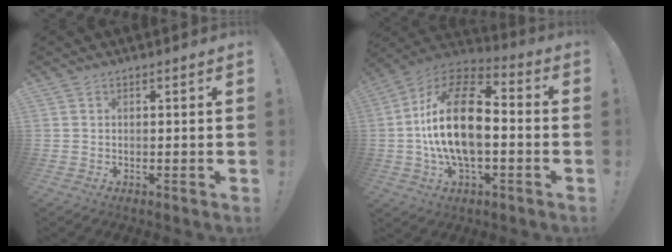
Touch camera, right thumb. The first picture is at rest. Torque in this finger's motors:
{"motor_torque": [0.23, 1.38, 1.96, -0.26, 0.40]}